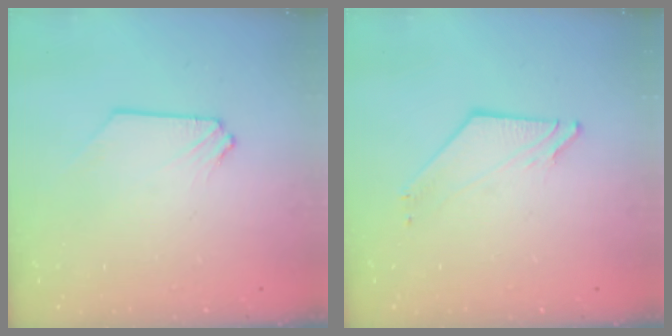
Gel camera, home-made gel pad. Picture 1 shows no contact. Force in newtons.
{"total": 2.7, "press": 2.7, "slide": 0.3}